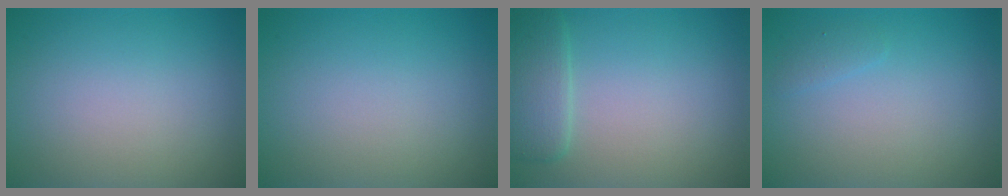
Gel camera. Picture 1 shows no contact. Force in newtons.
{"total": 0.0}
{"total": 2.4, "press": 1.7, "slide": 1.7}
{"total": 0.8, "press": 0.8, "slide": 0.1}